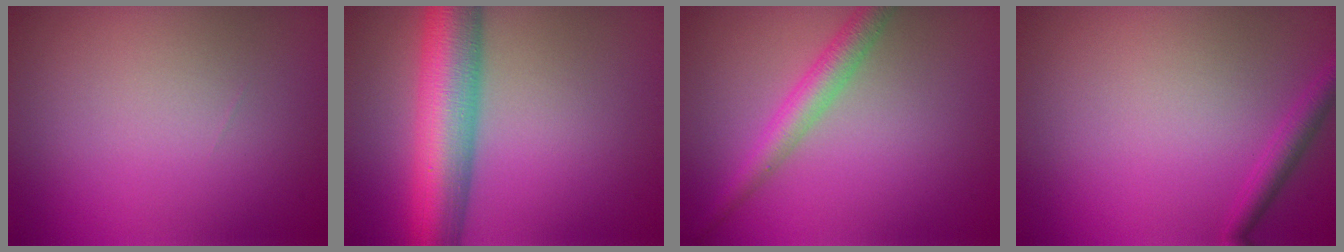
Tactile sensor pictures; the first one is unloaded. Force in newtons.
{"total": 9.3, "press": 9.3, "slide": 0.2}
{"total": 3.1, "press": 3.1, "slide": 0.1}
{"total": 1.8, "press": 1.8, "slide": 0.1}